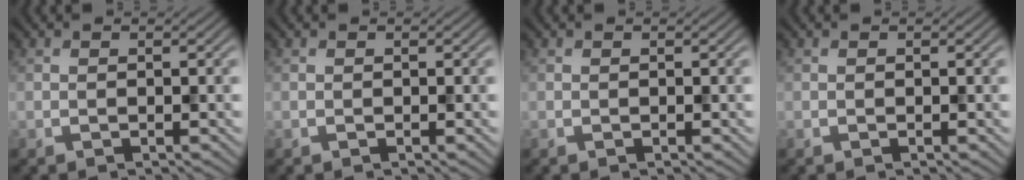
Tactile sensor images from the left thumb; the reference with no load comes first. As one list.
[{"total": 0.0}, {"total": 0.0}, {"total": 0.0}]